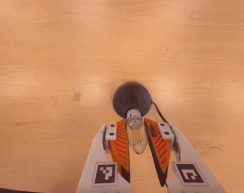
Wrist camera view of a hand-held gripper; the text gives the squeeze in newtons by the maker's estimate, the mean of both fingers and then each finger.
{"total": 12.1, "left": 11.4, "right": 12.9}